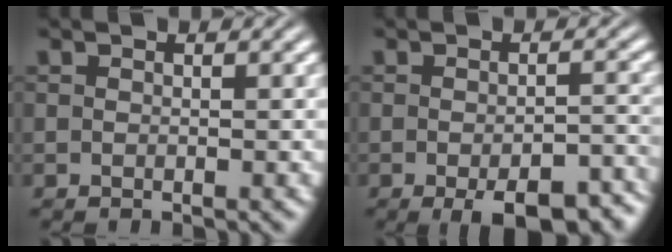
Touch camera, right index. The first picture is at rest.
{"total": 6.3, "force": [-4.6, 2.1, 3.8], "torque": [-0.047, -0.017, -0.062]}